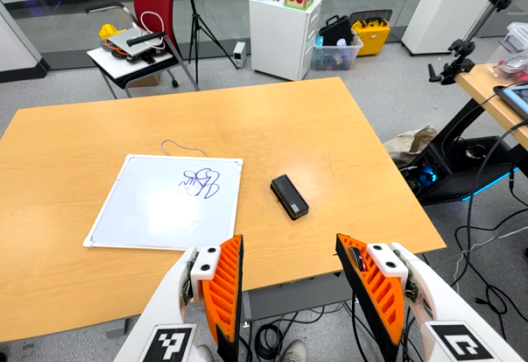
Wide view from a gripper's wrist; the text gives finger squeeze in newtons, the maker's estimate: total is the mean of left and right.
{"total": 0.0}